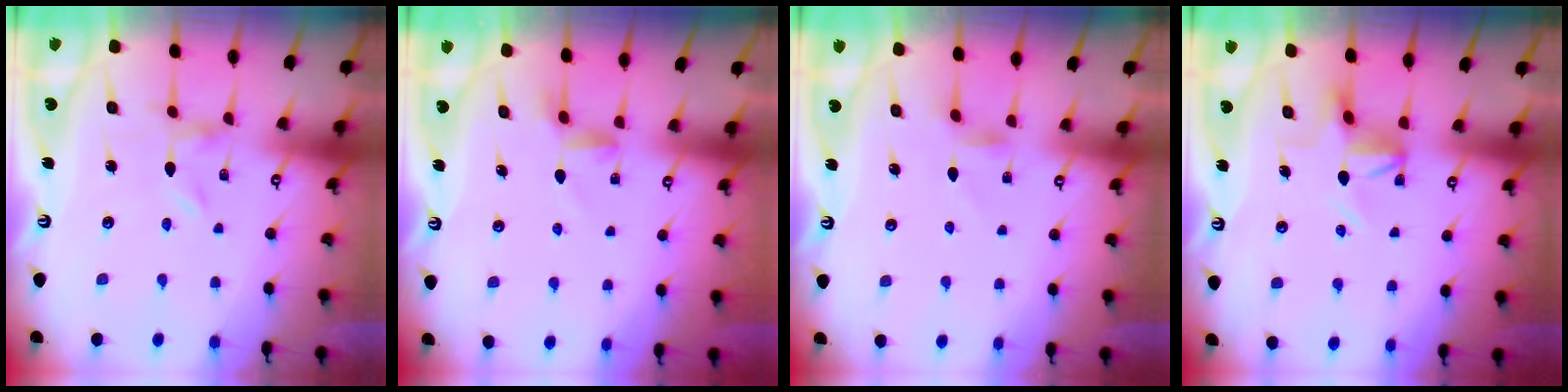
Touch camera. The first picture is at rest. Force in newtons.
{"total": 2.5, "press": 2.4, "slide": 0.3}
{"total": 4.6, "press": 4.6, "slide": 0.5}
{"total": 5.8, "press": 5.7, "slide": 0.7}